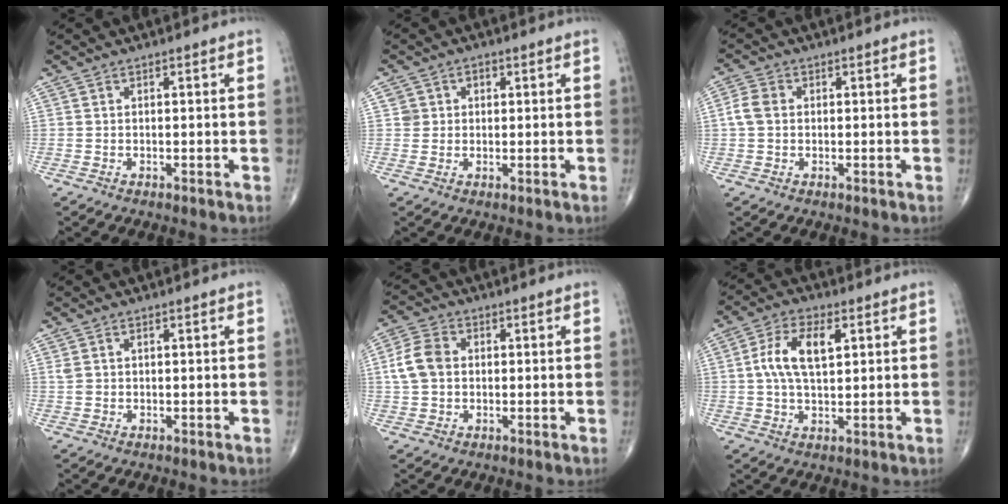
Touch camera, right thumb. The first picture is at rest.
{"total": 2.7, "force": [0.7, 2.6, 0.5], "torque": [0.010, 0.000, 0.008]}
{"total": 3.7, "force": [0.2, 2.8, 2.3], "torque": [-0.050, 0.010, -0.001]}
{"total": 1.6, "force": [0.5, 1.1, 1.0], "torque": [-0.028, 0.008, 0.016]}
{"total": 7.0, "force": [0.7, 5.2, 4.5], "torque": [-0.089, 0.013, 0.010]}
{"total": 9.2, "force": [2.2, 4.5, 7.7], "torque": [-0.146, 0.006, 0.037]}